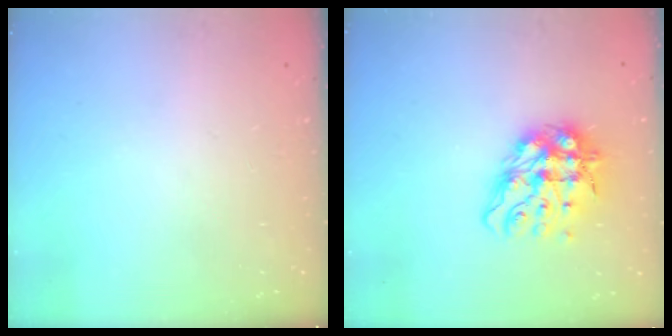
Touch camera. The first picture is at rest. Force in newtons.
{"total": 12.9, "press": 12.8, "slide": 1.4}